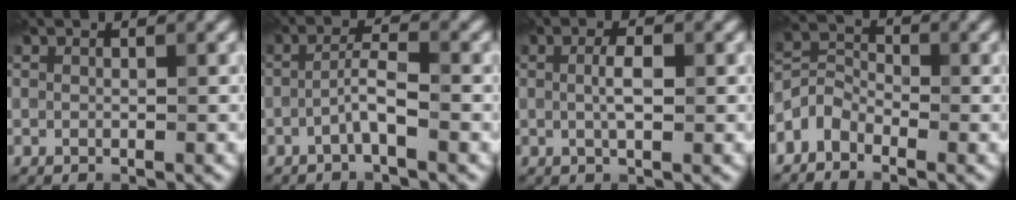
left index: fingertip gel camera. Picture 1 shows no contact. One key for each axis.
{"total": 2.1, "fx": -1.0, "fy": 0.0, "fz": 1.8, "tx": -0.036, "ty": 0.013, "tz": -0.025}
{"total": 2.0, "fx": 0.2, "fy": 0.5, "fz": 1.9, "tx": -0.040, "ty": 0.002, "tz": 0.003}
{"total": 2.6, "fx": -2.1, "fy": 1.4, "fz": 0.6, "tx": -0.013, "ty": 0.010, "tz": -0.054}